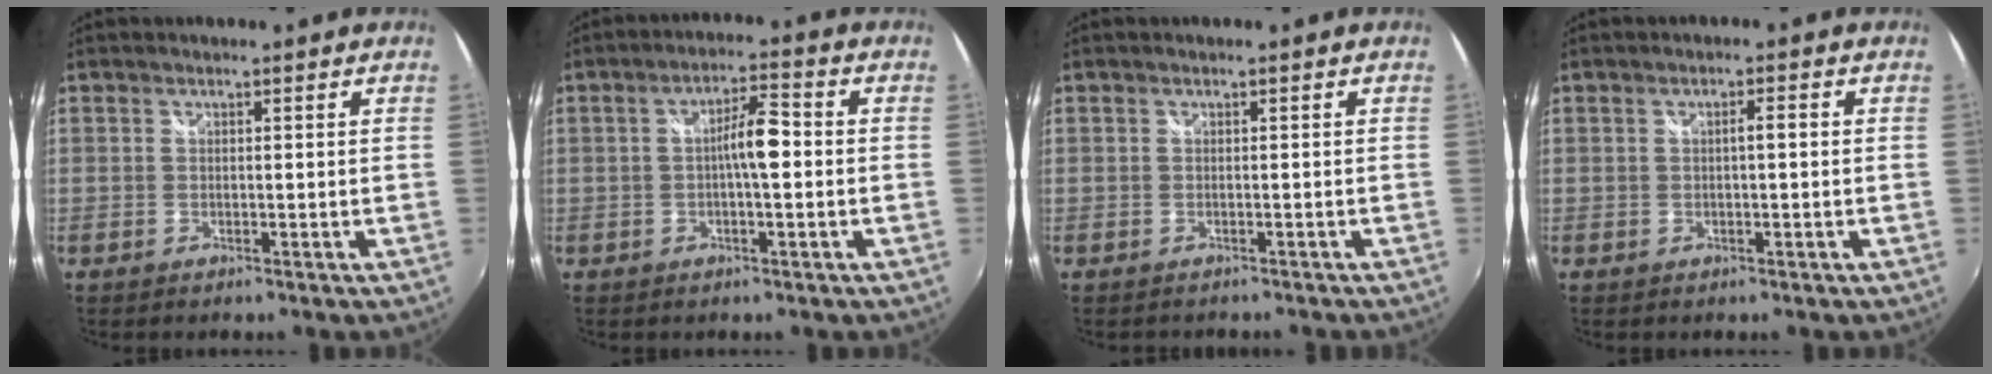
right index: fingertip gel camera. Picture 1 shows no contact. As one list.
[{"total": 5.4, "force": [-0.5, 1.0, 5.3], "torque": [-0.088, 0.013, -0.008]}, {"total": 2.7, "force": [-2.5, 0.6, 0.9], "torque": [-0.024, -0.020, -0.030]}, {"total": 1.8, "force": [-0.1, 0.2, 1.8], "torque": [-0.029, 0.004, -0.004]}]